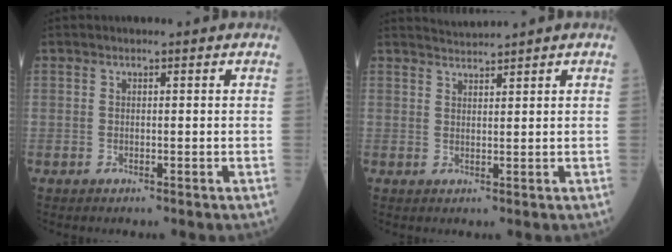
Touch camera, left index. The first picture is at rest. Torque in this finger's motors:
{"motor_torque": [-0.19, -0.33, -0.04, 0.01]}